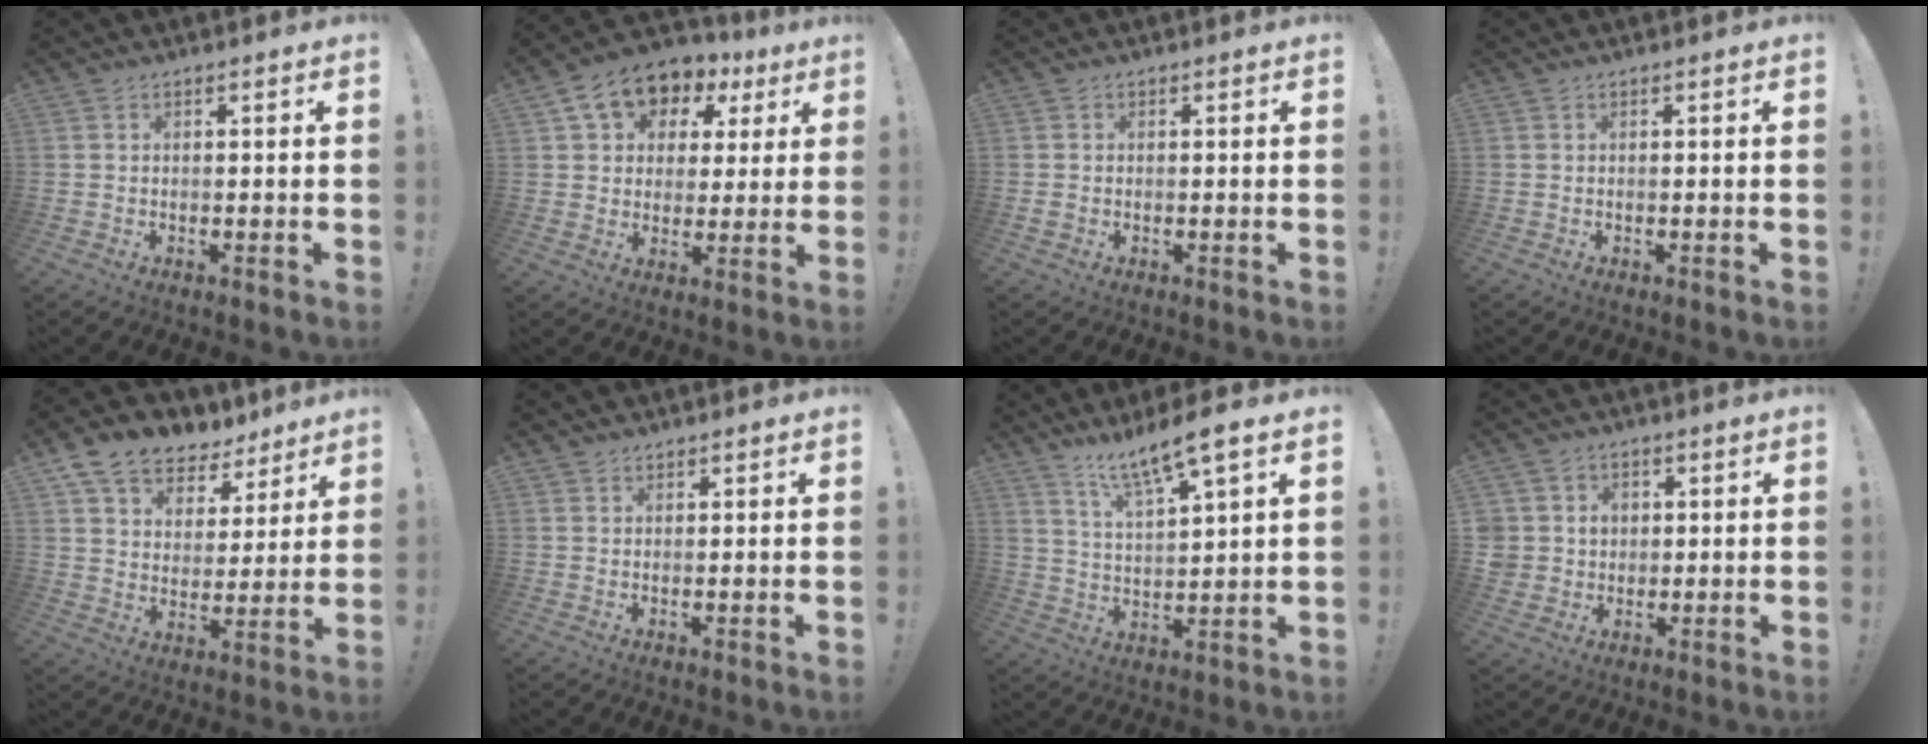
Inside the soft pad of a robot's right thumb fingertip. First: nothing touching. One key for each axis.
{"total": 11.6, "fx": 5.8, "fy": 8.6, "fz": 5.1, "tx": -0.080, "ty": -0.029, "tz": 0.109}
{"total": 0.8, "fx": 0.0, "fy": 0.8, "fz": 0.1, "tx": -0.005, "ty": 0.004, "tz": 0.000}
{"total": 0.0}
{"total": 11.2, "fx": 8.3, "fy": 6.9, "fz": 2.9, "tx": -0.051, "ty": -0.063, "tz": 0.159}
{"total": 1.1, "fx": 0.9, "fy": 0.6, "fz": 0.0, "tx": 0.005, "ty": -0.003, "tz": 0.017}
{"total": 9.9, "fx": 8.0, "fy": 0.8, "fz": 5.8, "tx": -0.103, "ty": -0.046, "tz": 0.134}
{"total": 5.3, "fx": 0.9, "fy": 5.2, "fz": 0.8, "tx": -0.021, "ty": 0.005, "tz": 0.021}